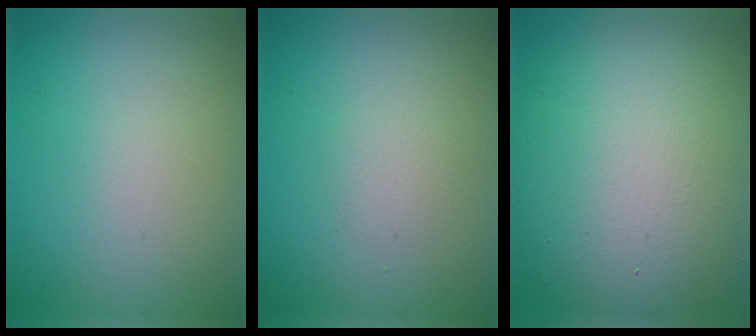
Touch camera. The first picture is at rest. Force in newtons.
{"total": 1.0, "press": 1.0, "slide": 0.0}
{"total": 14.8, "press": 14.8, "slide": 0.7}